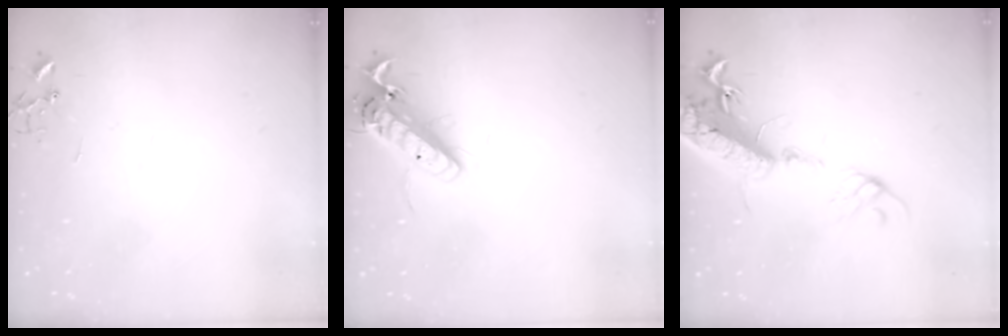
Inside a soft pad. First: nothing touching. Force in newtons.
{"total": 15.0, "press": 14.7, "slide": 3.0}
{"total": 22.7, "press": 22.1, "slide": 4.9}